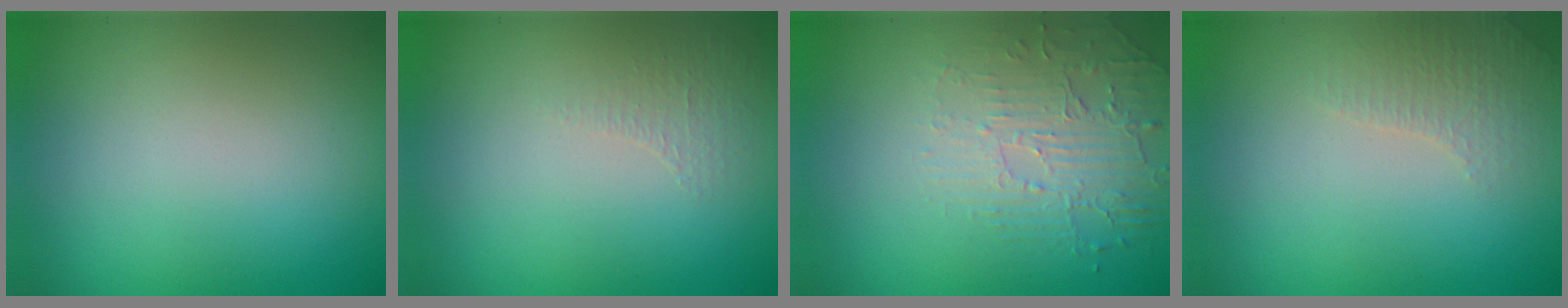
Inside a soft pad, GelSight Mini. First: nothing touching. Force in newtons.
{"total": 0.8, "press": 0.4, "slide": 0.7}
{"total": 2.2, "press": 1.7, "slide": 1.5}
{"total": 2.0, "press": 1.9, "slide": 0.5}